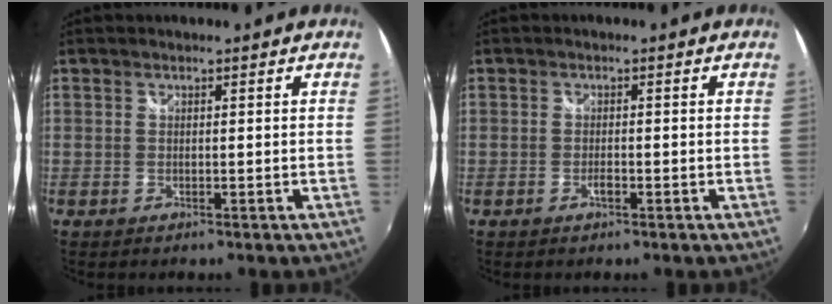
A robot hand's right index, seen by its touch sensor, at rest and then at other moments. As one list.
[{"total": 1.2, "force": [-0.7, 0.5, 0.9], "torque": [-0.019, 0.000, -0.014]}]